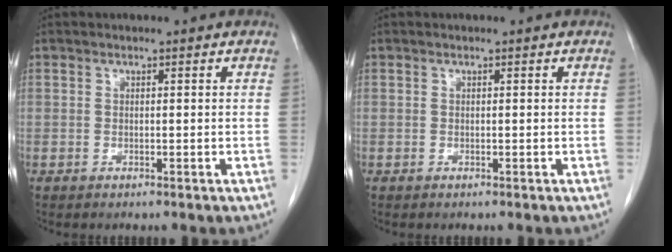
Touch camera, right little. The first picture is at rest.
{"total": 0.0}